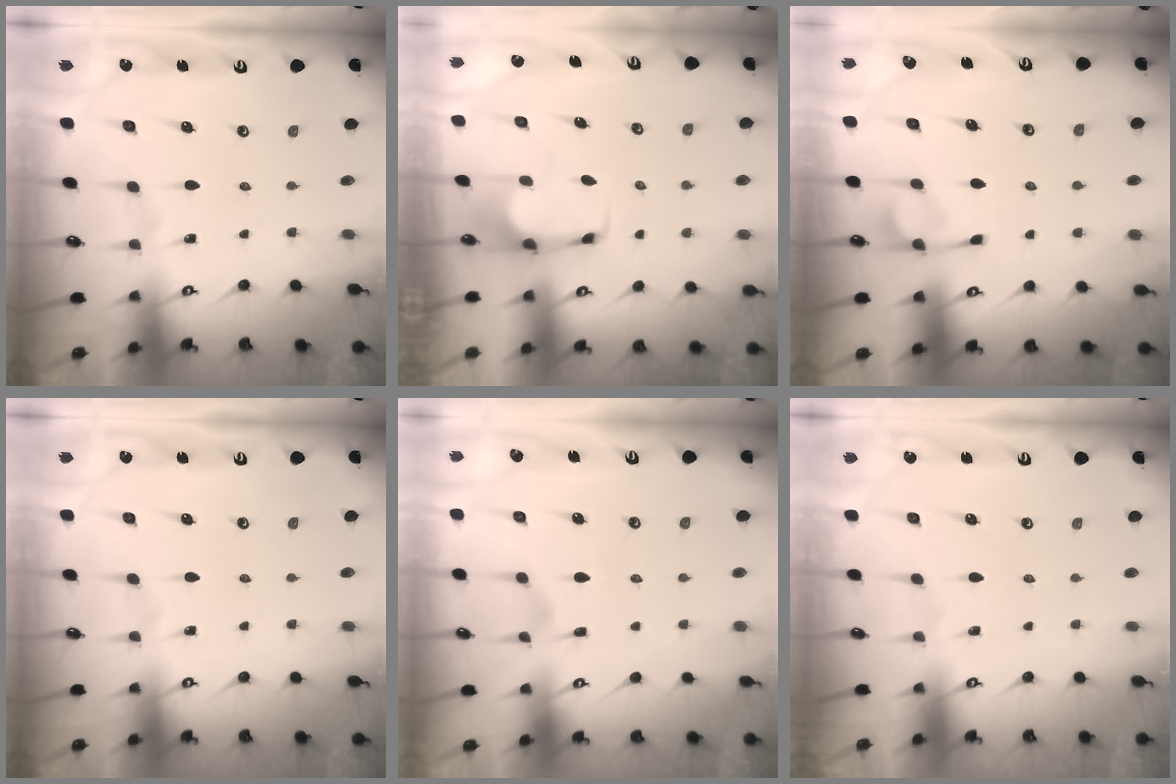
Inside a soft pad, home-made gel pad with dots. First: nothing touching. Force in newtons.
{"total": 2.8, "press": 2.6, "slide": 1.0}
{"total": 2.0, "press": 1.5, "slide": 1.2}
{"total": 0.0}
{"total": 2.7, "press": 2.4, "slide": 1.2}
{"total": 1.5, "press": 1.4, "slide": 0.6}